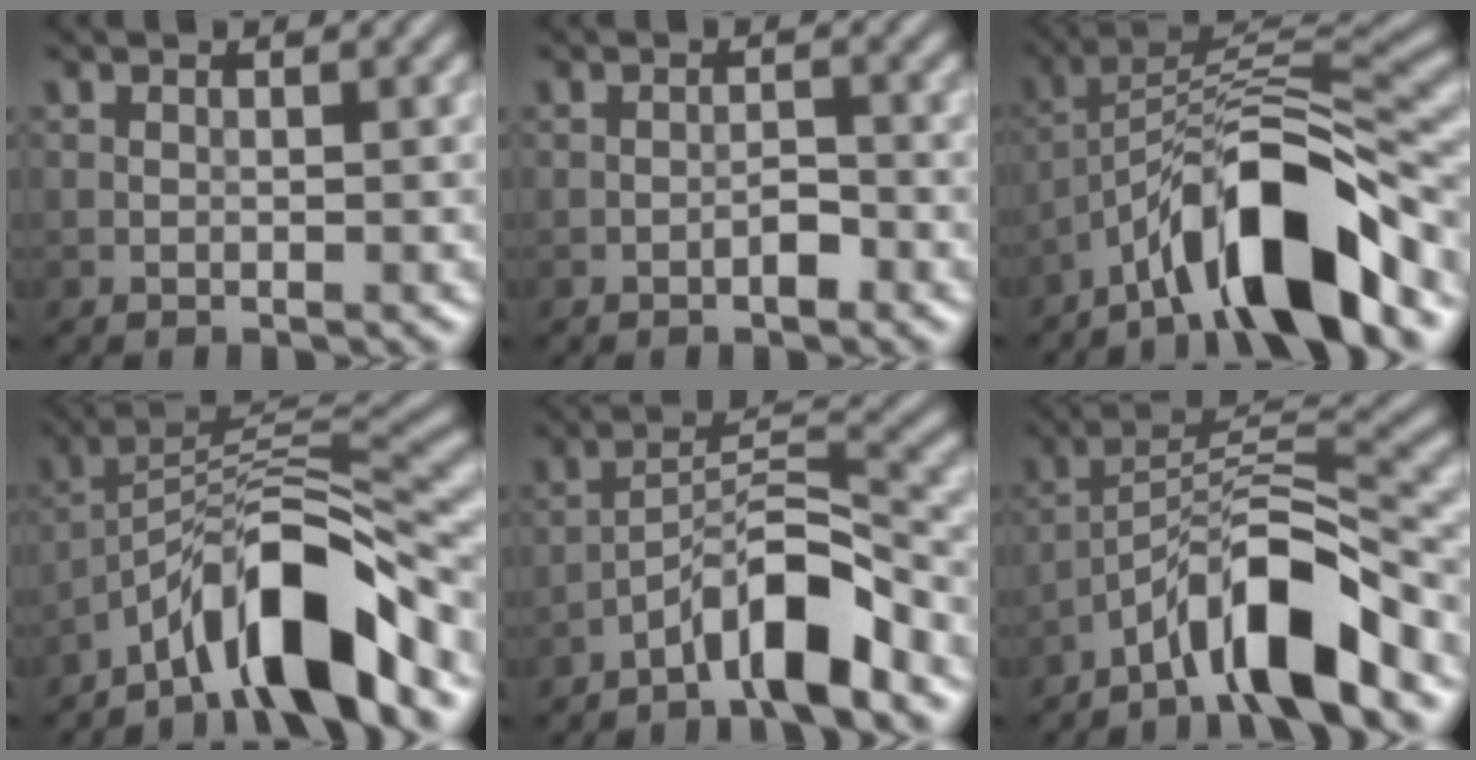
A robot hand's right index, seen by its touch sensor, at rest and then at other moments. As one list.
[{"total": 1.3, "force": [-0.8, 0.5, 1.0], "torque": [-0.015, 0.003, -0.014]}, {"total": 10.9, "force": [-6.7, 2.6, 8.2], "torque": [-0.131, 0.017, -0.122]}, {"total": 10.0, "force": [-6.6, 2.2, 7.2], "torque": [-0.113, 0.018, -0.119]}, {"total": 6.7, "force": [-4.4, 1.4, 4.9], "torque": [-0.084, 0.014, -0.079]}, {"total": 8.8, "force": [-5.7, 1.8, 6.5], "torque": [-0.110, 0.016, -0.104]}]